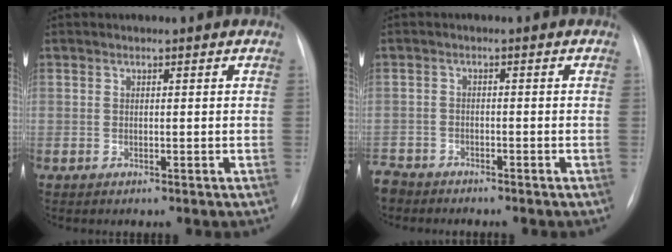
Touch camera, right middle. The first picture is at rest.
{"total": 4.9, "force": [-4.5, 1.8, 0.4], "torque": [-0.008, -0.012, -0.085]}